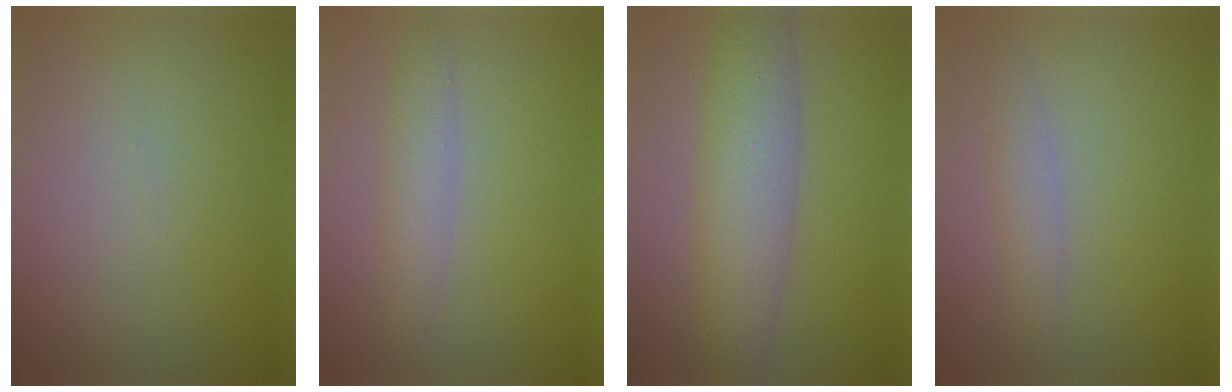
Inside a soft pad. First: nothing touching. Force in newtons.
{"total": 2.4, "press": 2.4, "slide": 0.1}
{"total": 6.0, "press": 6.0, "slide": 0.4}
{"total": 1.9, "press": 1.9, "slide": 0.1}